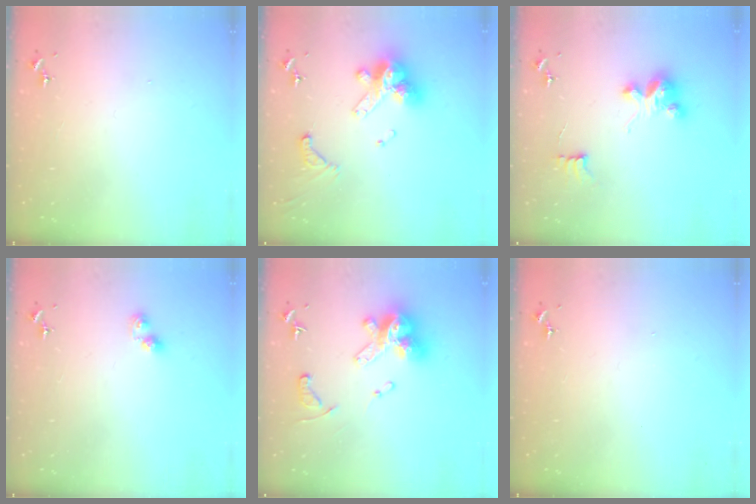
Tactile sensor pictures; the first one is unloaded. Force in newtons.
{"total": 14.1, "press": 14.0, "slide": 1.4}
{"total": 9.0, "press": 9.0, "slide": 0.3}
{"total": 5.1, "press": 5.1, "slide": 0.4}
{"total": 17.1, "press": 17.0, "slide": 1.4}
{"total": 0.0}